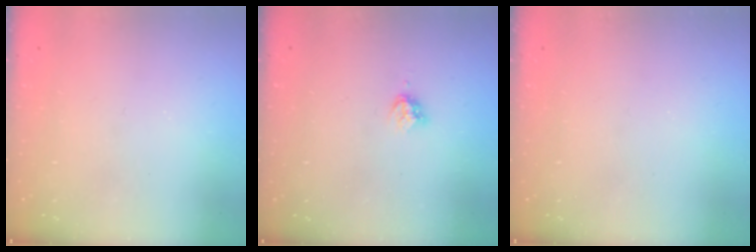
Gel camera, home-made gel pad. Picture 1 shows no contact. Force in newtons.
{"total": 3.3, "press": 3.3, "slide": 0.4}
{"total": 0.0}